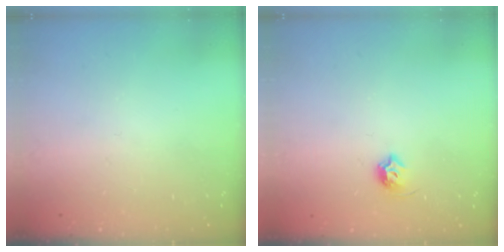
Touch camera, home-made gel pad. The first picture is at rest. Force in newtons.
{"total": 6.1, "press": 6.0, "slide": 1.1}